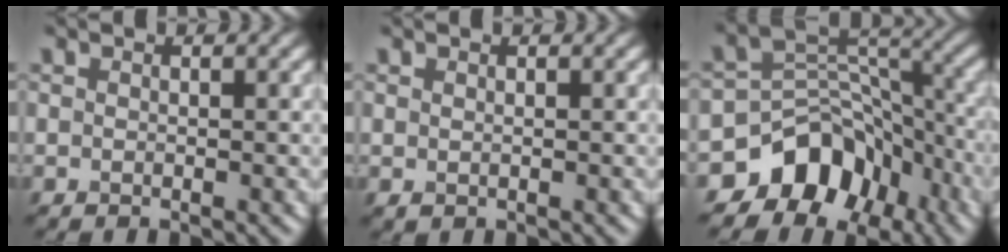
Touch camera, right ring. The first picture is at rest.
{"total": 0.0}
{"total": 8.4, "force": [-5.4, 5.9, 2.7], "torque": [-0.020, 0.015, -0.095]}